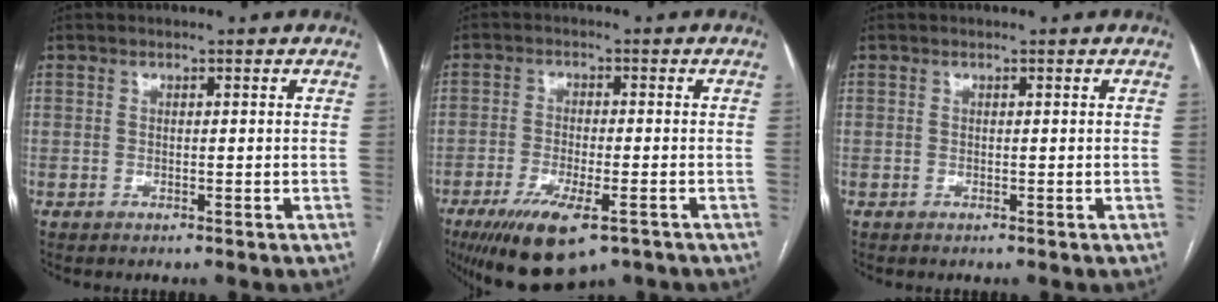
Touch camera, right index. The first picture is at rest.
{"total": 11.5, "force": [-7.1, 3.4, 8.4], "torque": [-0.145, -0.022, -0.112]}
{"total": 0.0}